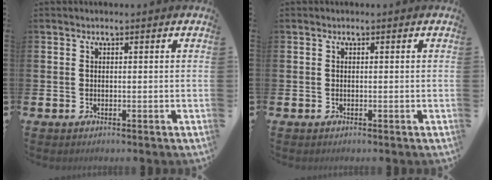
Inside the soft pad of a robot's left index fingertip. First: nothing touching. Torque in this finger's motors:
{"motor_torque": [-0.06, 0.05, 0.00, -0.01]}